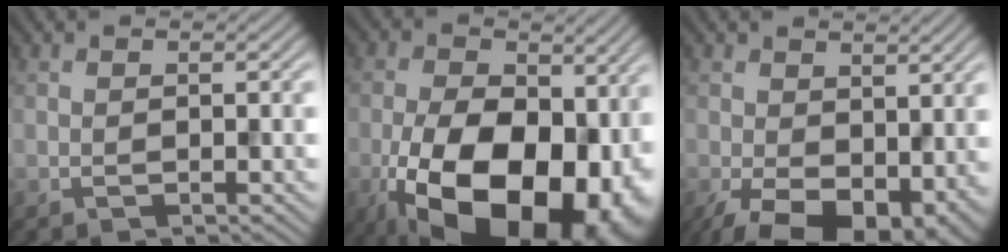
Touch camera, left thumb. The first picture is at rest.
{"total": 20.6, "force": [-6.2, 12.1, 15.5], "torque": [-0.253, -0.034, -0.083]}
{"total": 11.7, "force": [-3.5, 7.0, 8.7], "torque": [-0.161, -0.042, -0.040]}